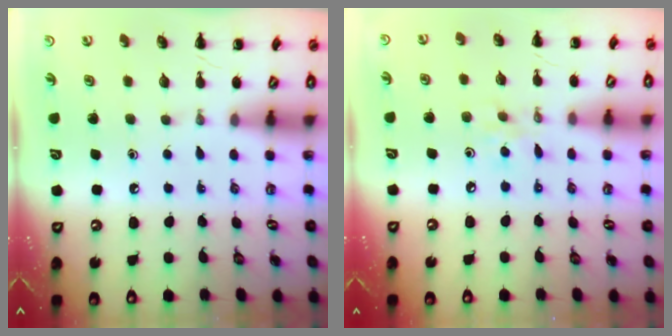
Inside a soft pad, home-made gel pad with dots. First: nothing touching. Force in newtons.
{"total": 3.7, "press": 3.6, "slide": 0.8}